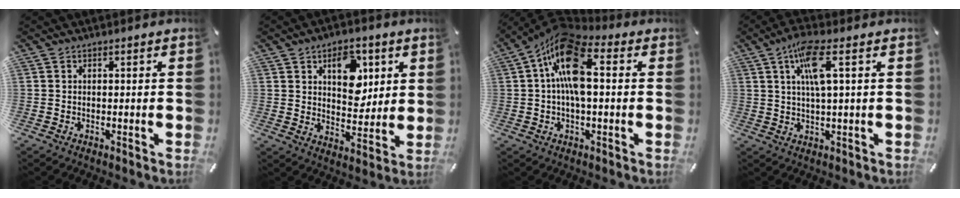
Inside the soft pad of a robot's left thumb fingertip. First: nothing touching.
{"total": 11.0, "force": [4.6, 7.6, 6.6], "torque": [-0.074, -0.011, 0.077]}
{"total": 15.1, "force": [2.6, 7.3, 13.0], "torque": [-0.241, -0.007, 0.046]}
{"total": 8.7, "force": [3.0, 1.8, 8.0], "torque": [-0.152, 0.003, 0.047]}